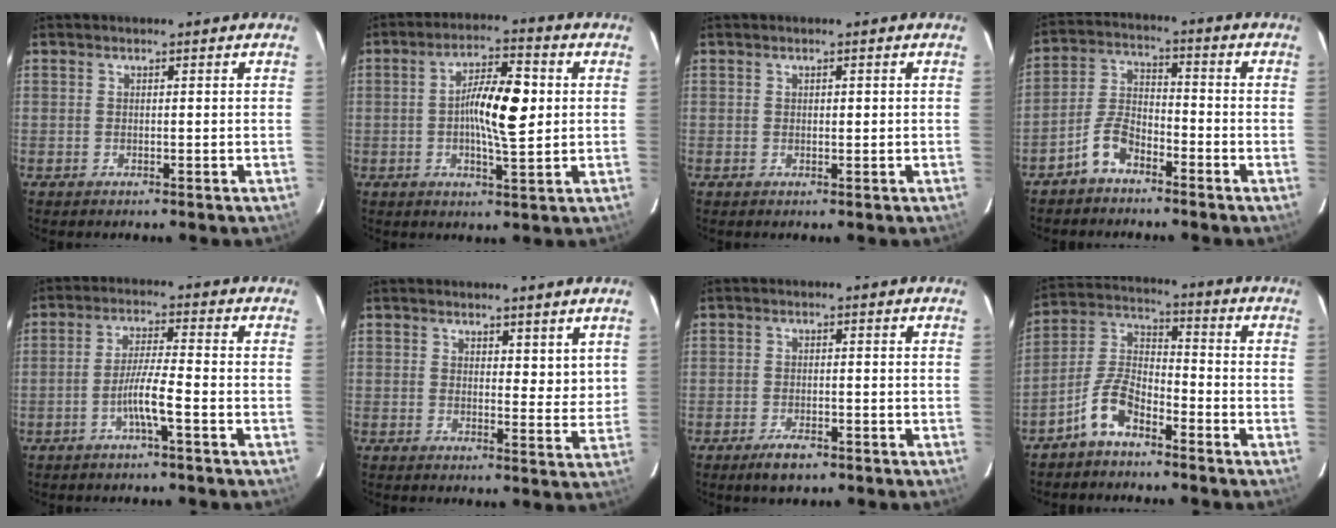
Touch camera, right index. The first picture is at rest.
{"total": 9.6, "force": [0.5, 2.2, 9.3], "torque": [-0.162, 0.014, 0.004]}
{"total": 0.7, "force": [0.2, 0.4, 0.5], "torque": [-0.008, 0.000, 0.003]}
{"total": 6.1, "force": [-4.2, 2.9, 3.2], "torque": [-0.076, 0.011, -0.086]}
{"total": 5.2, "force": [-2.2, -0.3, 4.7], "torque": [-0.091, 0.003, -0.042]}
{"total": 4.5, "force": [3.3, 2.2, 2.3], "torque": [-0.016, -0.011, 0.050]}
{"total": 3.4, "force": [-2.3, 1.2, 2.2], "torque": [-0.045, -0.003, -0.036]}
{"total": 7.3, "force": [-5.0, 2.9, 4.4], "torque": [-0.105, 0.014, -0.104]}